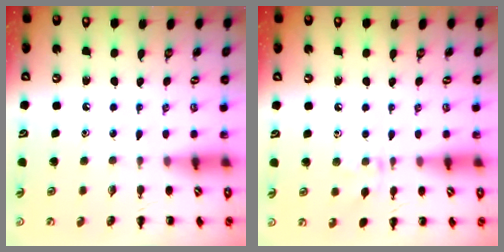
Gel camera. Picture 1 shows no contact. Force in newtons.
{"total": 7.0, "press": 6.9, "slide": 1.3}